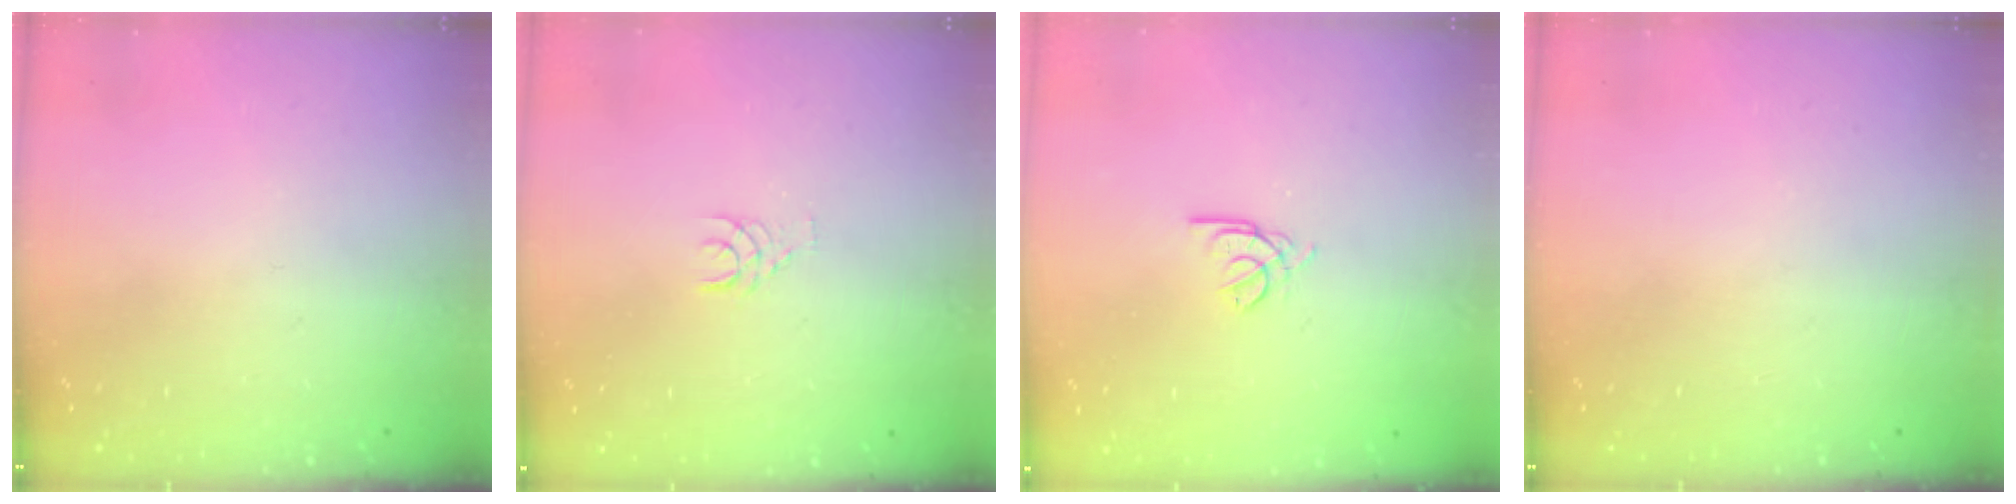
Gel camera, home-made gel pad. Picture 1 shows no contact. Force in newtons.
{"total": 3.7, "press": 3.7, "slide": 0.4}
{"total": 2.2, "press": 2.1, "slide": 0.6}
{"total": 0.0}